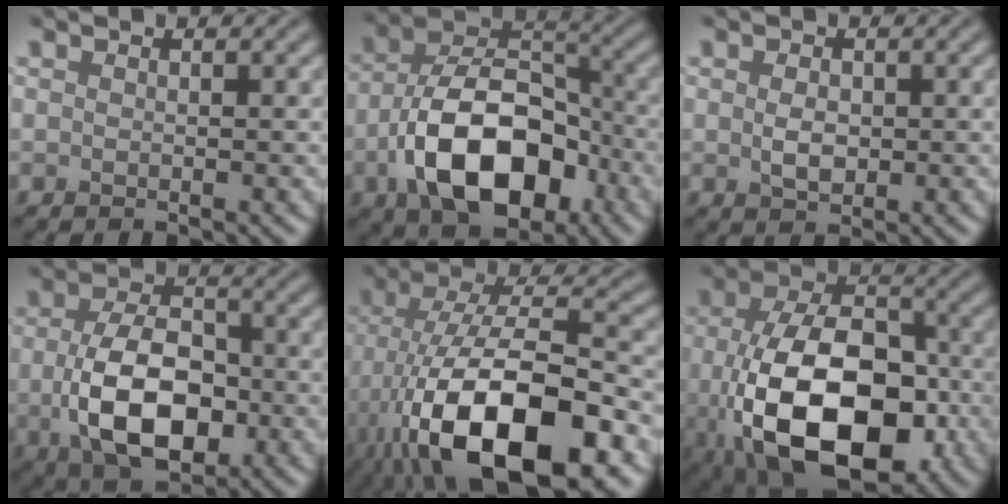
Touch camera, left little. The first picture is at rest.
{"total": 11.5, "force": [-4.4, 6.7, 8.3], "torque": [-0.153, -0.003, -0.080]}
{"total": 2.1, "force": [-0.1, 1.3, 1.6], "torque": [-0.031, 0.000, -0.001]}
{"total": 9.1, "force": [-1.6, 5.4, 7.2], "torque": [-0.142, -0.012, -0.024]}
{"total": 15.8, "force": [-6.7, 6.3, 12.8], "torque": [-0.216, -0.009, -0.120]}
{"total": 14.7, "force": [-3.8, 8.6, 11.3], "torque": [-0.201, -0.030, -0.062]}